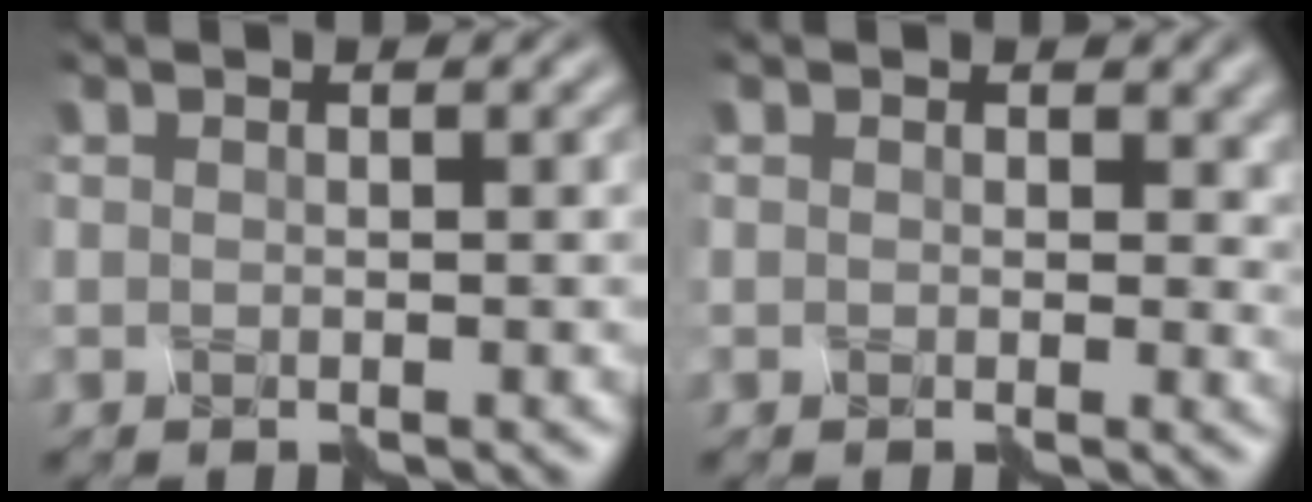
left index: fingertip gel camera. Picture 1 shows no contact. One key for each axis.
{"total": 2.9, "fx": 0.6, "fy": 2.3, "fz": 1.7, "tx": -0.027, "ty": -0.006, "tz": 0.008}